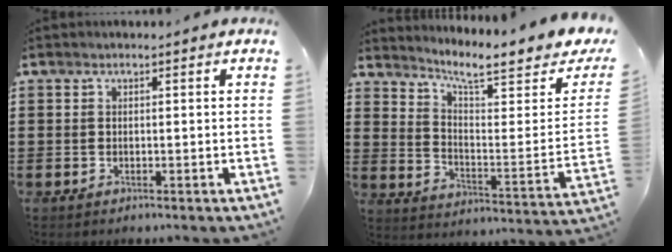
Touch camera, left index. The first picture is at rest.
{"total": 6.7, "force": [5.5, 0.6, 3.7], "torque": [-0.077, -0.051, 0.083]}